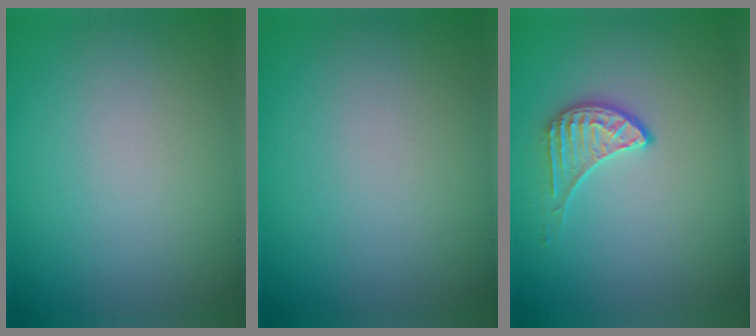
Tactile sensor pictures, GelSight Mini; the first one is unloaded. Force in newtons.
{"total": 0.0}
{"total": 2.0, "press": 1.5, "slide": 1.3}